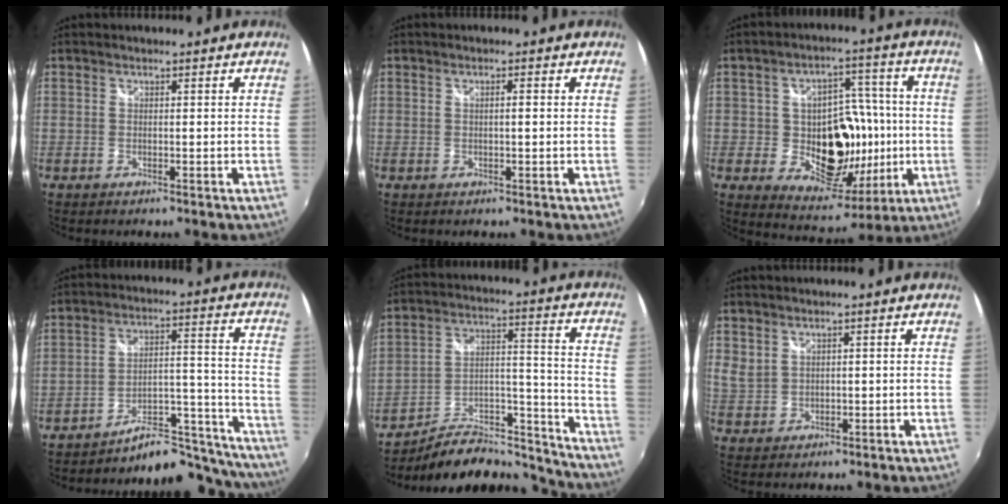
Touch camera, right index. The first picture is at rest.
{"total": 1.4, "force": [0.2, 0.1, 1.4], "torque": [-0.024, 0.002, 0.000]}
{"total": 17.1, "force": [-1.6, 12.7, 11.3], "torque": [-0.204, 0.013, -0.005]}
{"total": 18.7, "force": [-18.0, 4.2, 3.2], "torque": [-0.026, 0.061, -0.244]}
{"total": 18.4, "force": [-16.1, 6.1, 6.6], "torque": [-0.100, 0.040, -0.228]}
{"total": 3.2, "force": [2.0, 2.1, 1.2], "torque": [-0.018, 0.000, 0.044]}